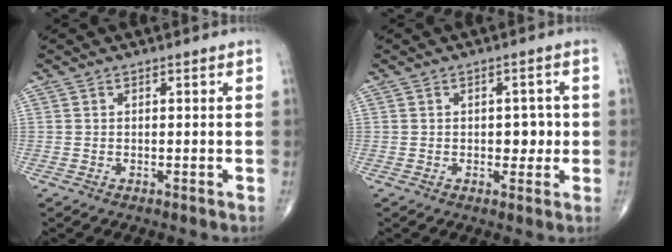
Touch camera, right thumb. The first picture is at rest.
{"total": 3.9, "force": [-0.2, 2.4, 3.0], "torque": [-0.016, 0.003, -0.002]}